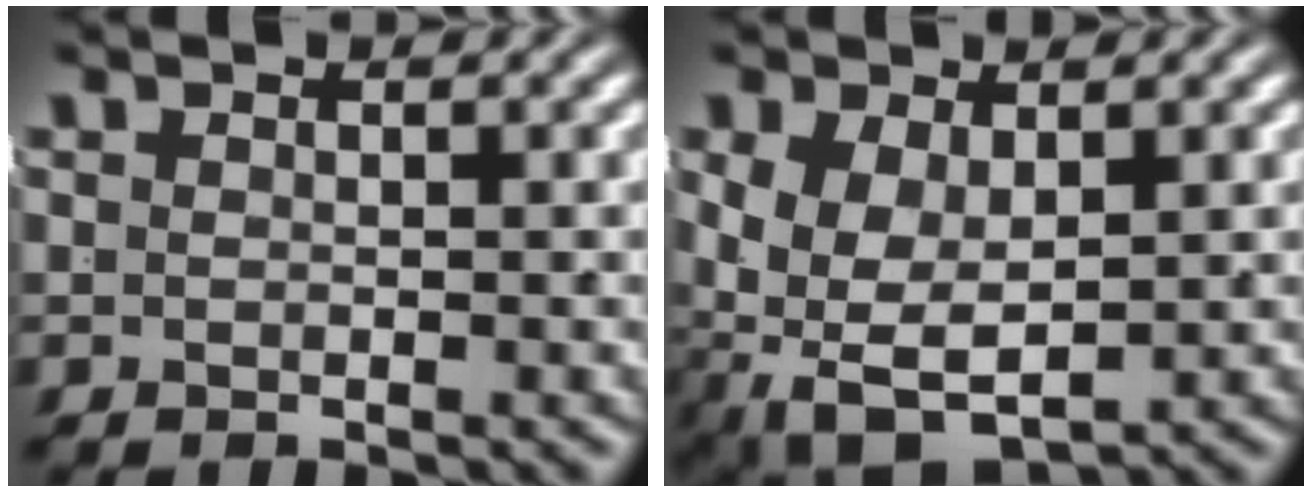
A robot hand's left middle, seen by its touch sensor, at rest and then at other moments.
{"total": 8.5, "force": [-2.8, 6.3, 4.9], "torque": [-0.125, -0.054, -0.022]}